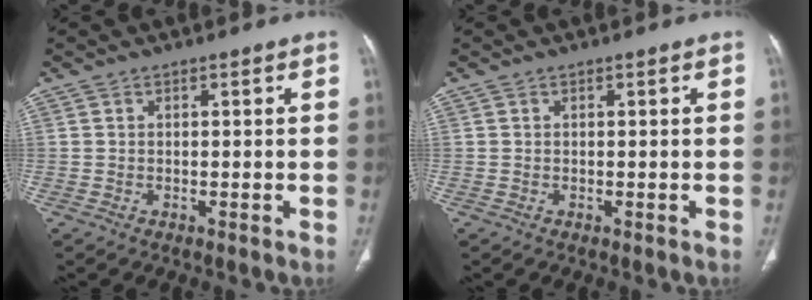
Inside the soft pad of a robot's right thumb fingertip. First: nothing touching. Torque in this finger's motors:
{"motor_torque": [0.04, -0.04, 0.18, 0.18, 0.02]}